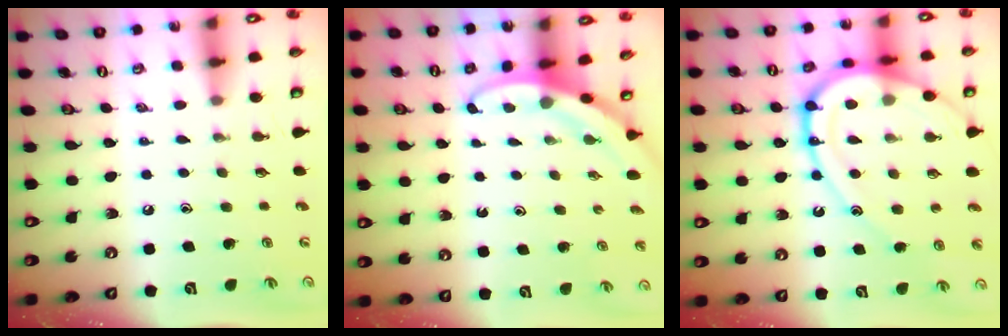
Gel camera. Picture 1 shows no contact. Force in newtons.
{"total": 3.1, "press": 3.1, "slide": 0.1}
{"total": 17.7, "press": 17.6, "slide": 1.9}